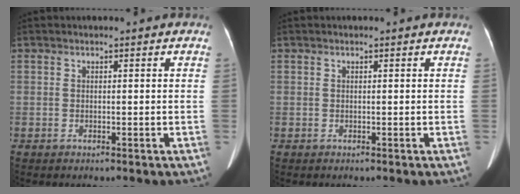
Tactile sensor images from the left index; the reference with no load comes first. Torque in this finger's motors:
{"motor_torque": [0.03, -0.01, 0.00, 0.00]}